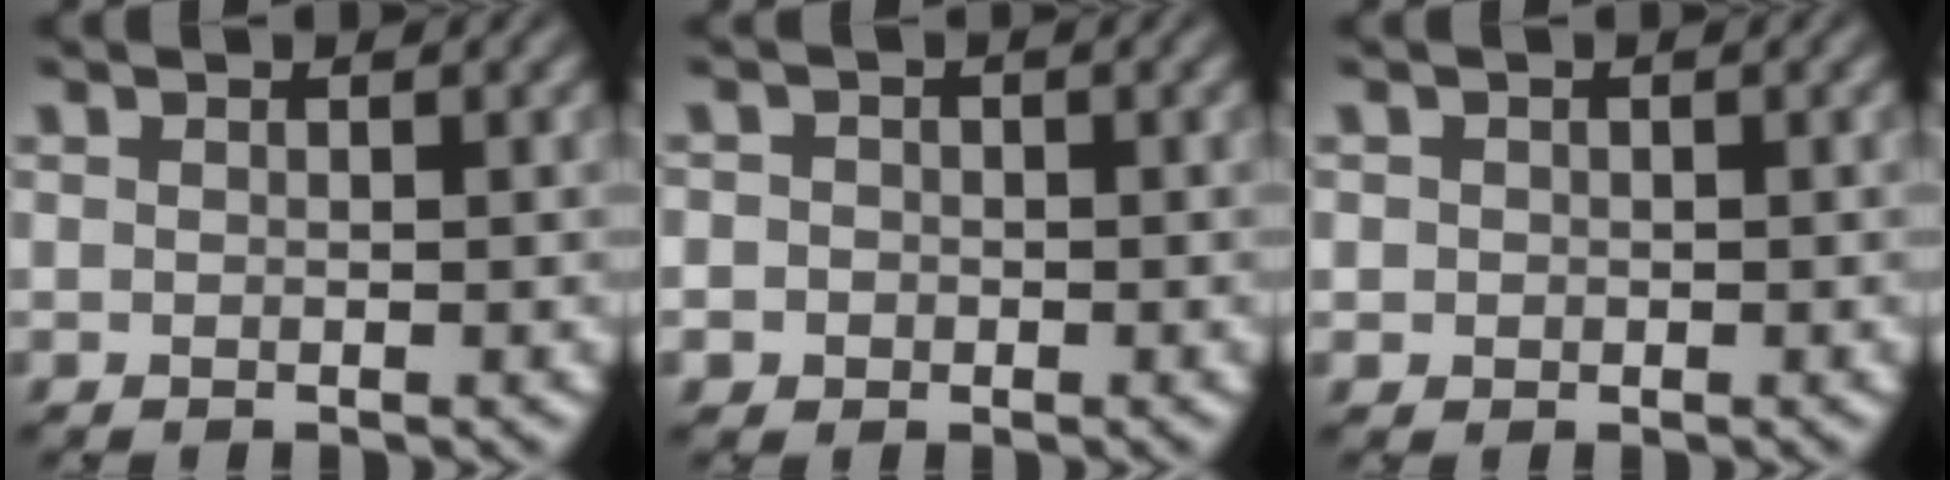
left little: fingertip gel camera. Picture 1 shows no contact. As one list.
[{"total": 2.2, "force": [-0.1, 2.1, 0.6], "torque": [0.013, 0.011, -0.023]}, {"total": 0.8, "force": [0.0, 0.8, 0.1], "torque": [0.006, -0.003, -0.001]}]